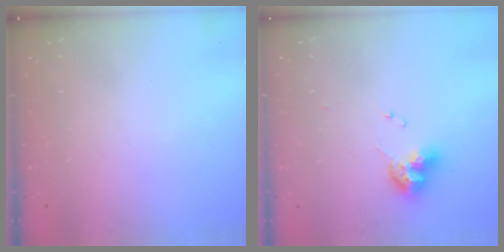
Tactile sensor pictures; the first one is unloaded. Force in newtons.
{"total": 9.8, "press": 9.7, "slide": 1.1}